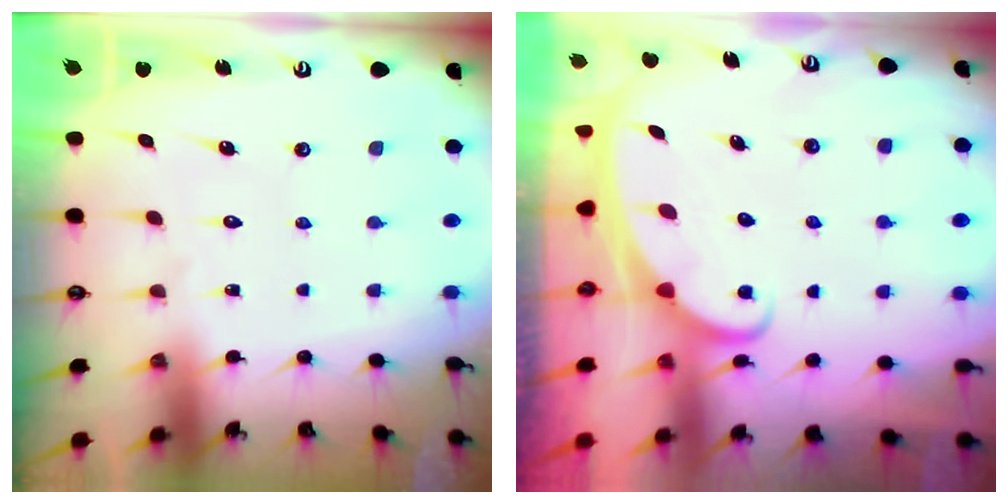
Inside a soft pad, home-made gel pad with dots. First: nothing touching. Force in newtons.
{"total": 2.4, "press": 2.4, "slide": 0.3}